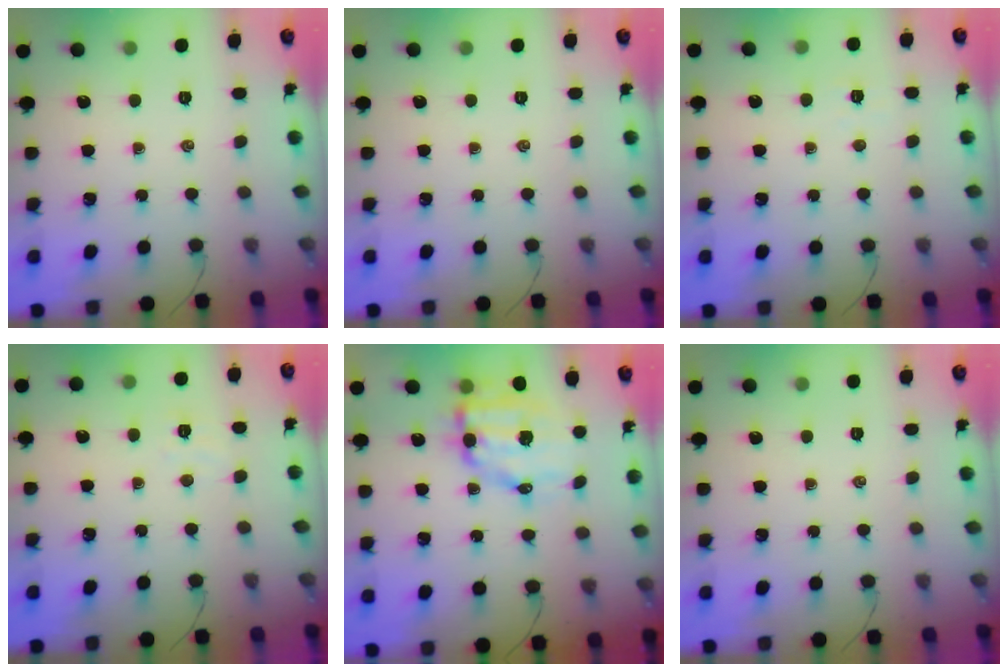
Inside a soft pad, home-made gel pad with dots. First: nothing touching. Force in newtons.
{"total": 0.0}
{"total": 2.6, "press": 2.6, "slide": 0.5}
{"total": 3.2, "press": 3.1, "slide": 0.8}
{"total": 9.6, "press": 9.3, "slide": 2.0}
{"total": 0.0}